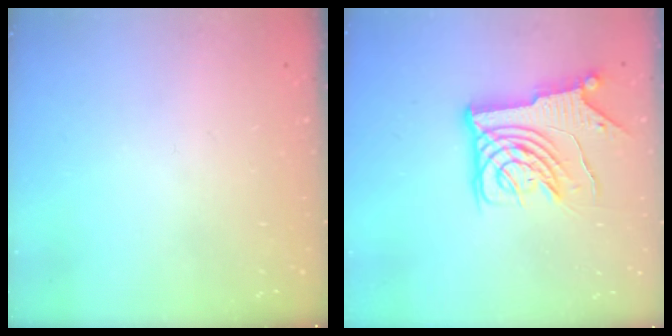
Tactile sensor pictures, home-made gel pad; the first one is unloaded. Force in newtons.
{"total": 12.6, "press": 12.6, "slide": 1.4}